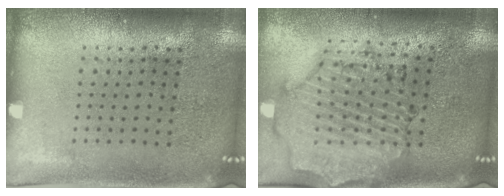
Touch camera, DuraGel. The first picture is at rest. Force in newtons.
{"total": 1.7, "press": 1.6, "slide": 0.3}